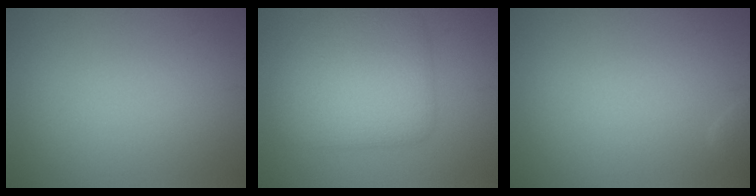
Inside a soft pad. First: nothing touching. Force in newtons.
{"total": 5.9, "press": 5.9, "slide": 0.1}
{"total": 0.8, "press": 0.8, "slide": 0.1}